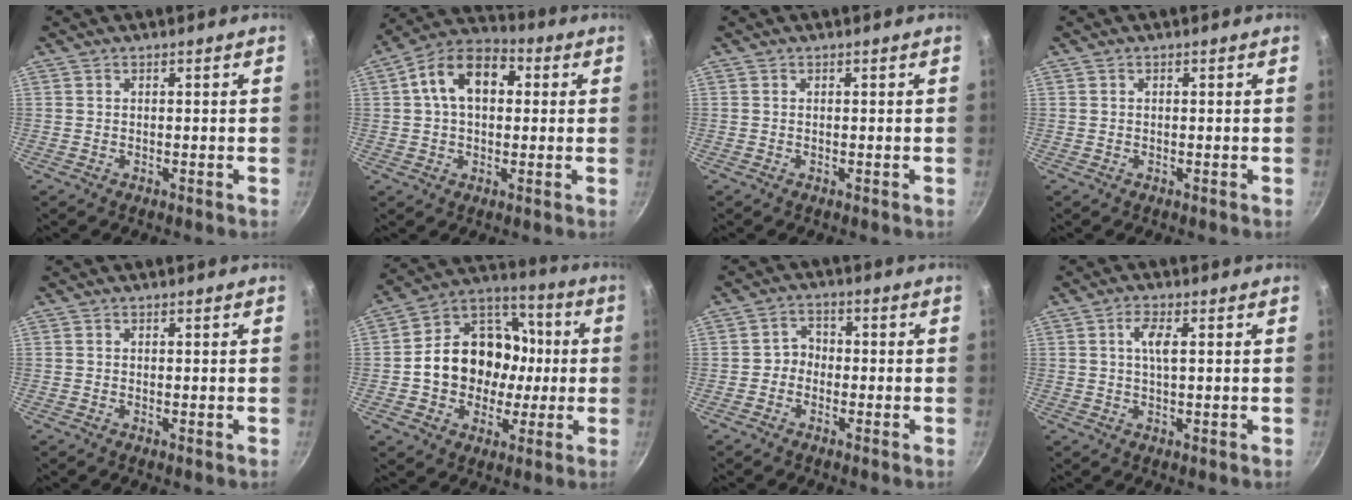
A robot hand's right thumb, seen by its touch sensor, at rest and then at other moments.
{"total": 13.2, "force": [2.6, 8.7, 9.5], "torque": [-0.128, 0.030, 0.023]}
{"total": 0.0}
{"total": 0.0}
{"total": 0.0}
{"total": 19.2, "force": [-0.7, 15.7, 11.1], "torque": [-0.149, 0.043, -0.017]}
{"total": 3.4, "force": [-1.0, 2.9, 1.4], "torque": [0.001, 0.019, -0.027]}
{"total": 4.0, "force": [1.0, 1.3, 3.7], "torque": [-0.074, 0.004, 0.017]}